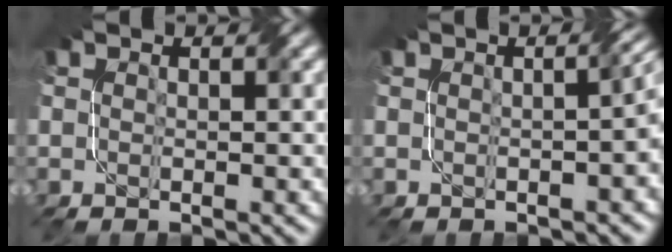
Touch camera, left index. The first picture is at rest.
{"total": 4.2, "force": [-0.3, 1.9, 3.8], "torque": [-0.015, 0.006, 0.000]}